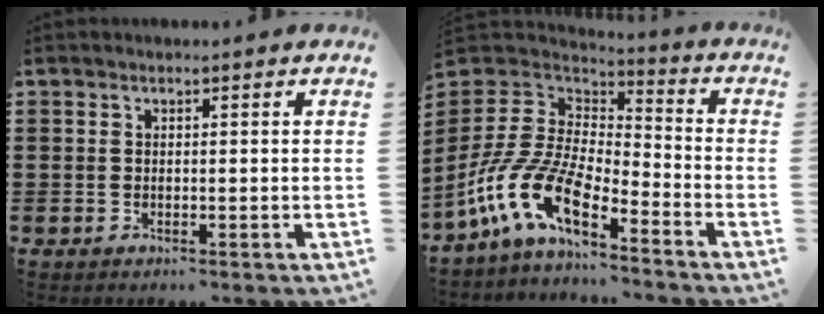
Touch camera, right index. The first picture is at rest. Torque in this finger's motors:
{"motor_torque": [1.02, 1.12, 0.54, 0.21]}